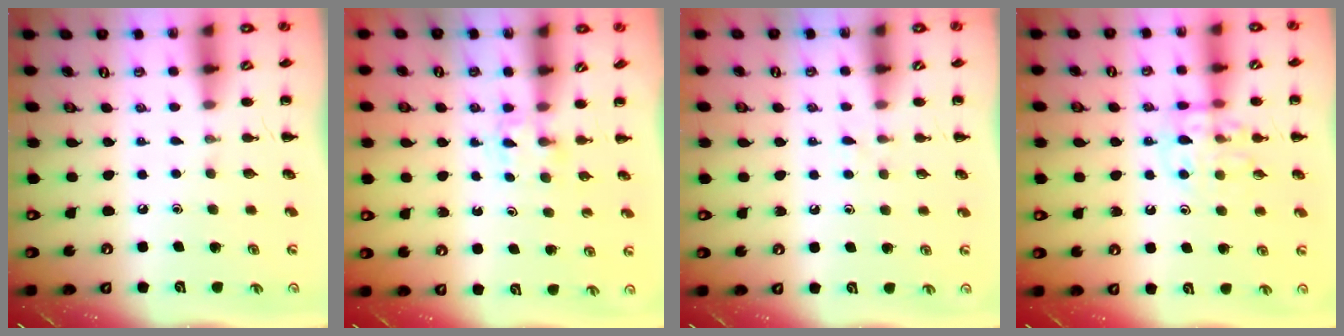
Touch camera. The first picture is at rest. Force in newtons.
{"total": 2.4, "press": 2.3, "slide": 0.9}
{"total": 3.0, "press": 2.7, "slide": 1.2}
{"total": 12.1, "press": 12.0, "slide": 1.4}